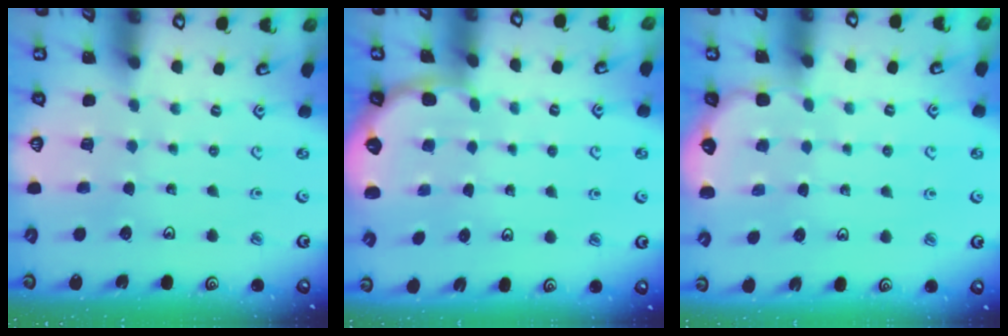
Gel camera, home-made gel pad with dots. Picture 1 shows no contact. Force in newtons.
{"total": 1.8, "press": 1.7, "slide": 0.1}
{"total": 3.0, "press": 2.6, "slide": 1.5}